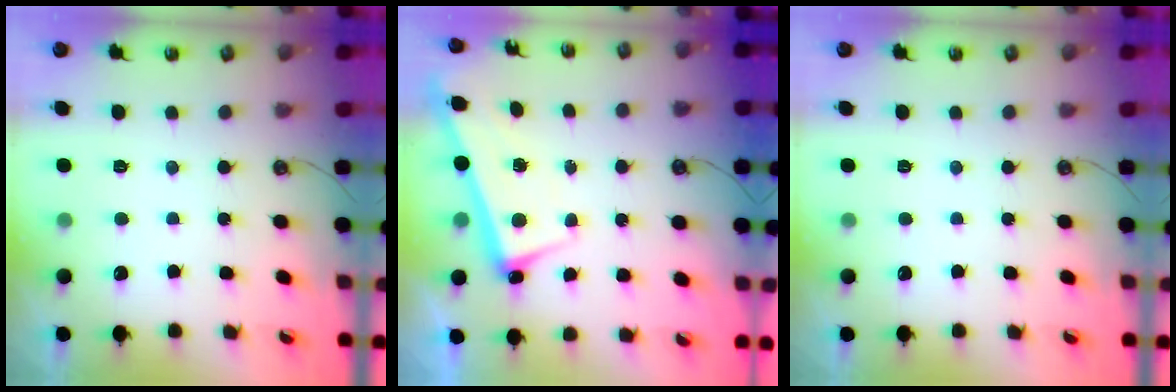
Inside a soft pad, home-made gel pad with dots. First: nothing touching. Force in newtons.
{"total": 2.4, "press": 2.3, "slide": 0.9}
{"total": 0.0}